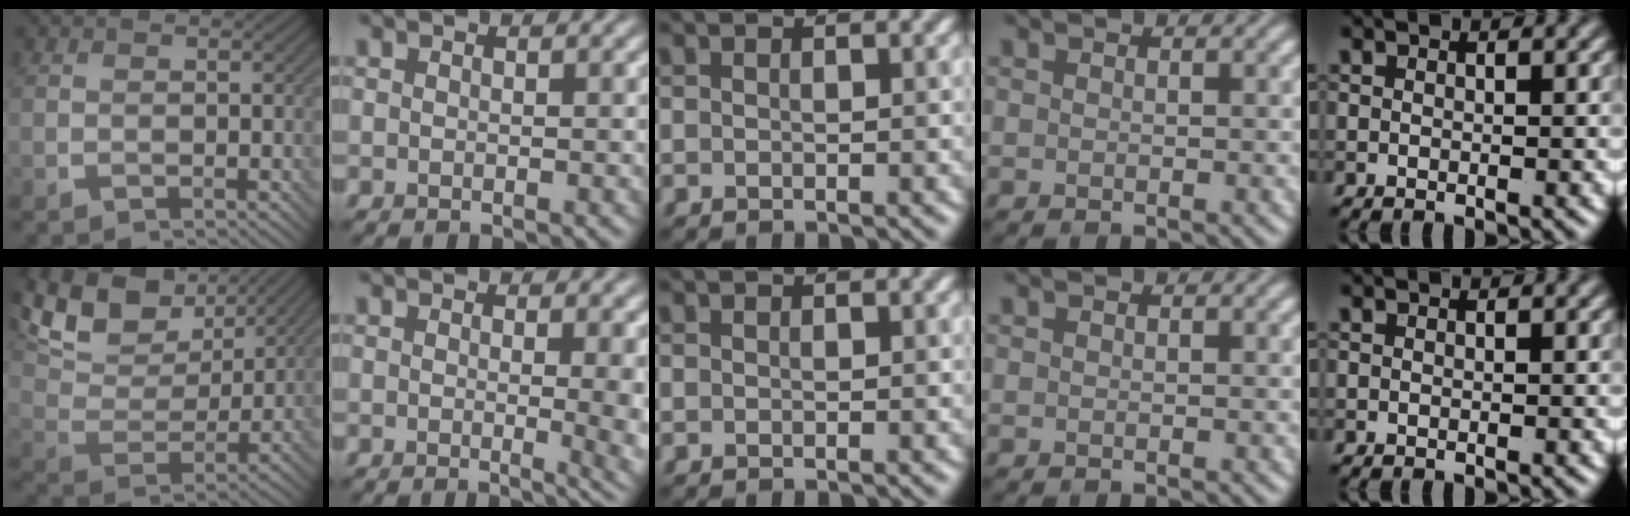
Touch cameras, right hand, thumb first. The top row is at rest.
{"thumb": {"total": 14.5, "force": [9.4, 6.9, 8.6], "torque": [-0.201, 0.020, 0.153]}, "index": {"total": 6.5, "force": [0.0, 2.8, 5.8], "torque": [-0.030, -0.001, -0.003]}}